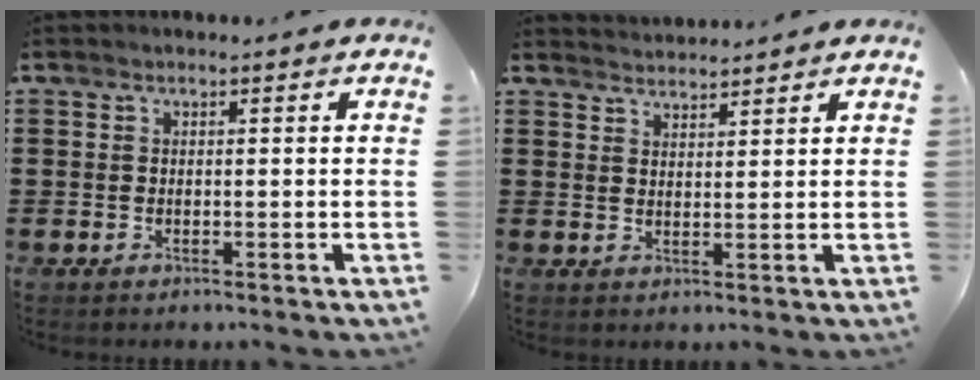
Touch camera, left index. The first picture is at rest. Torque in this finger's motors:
{"motor_torque": [0.84, 0.79, -0.03, 0.01]}